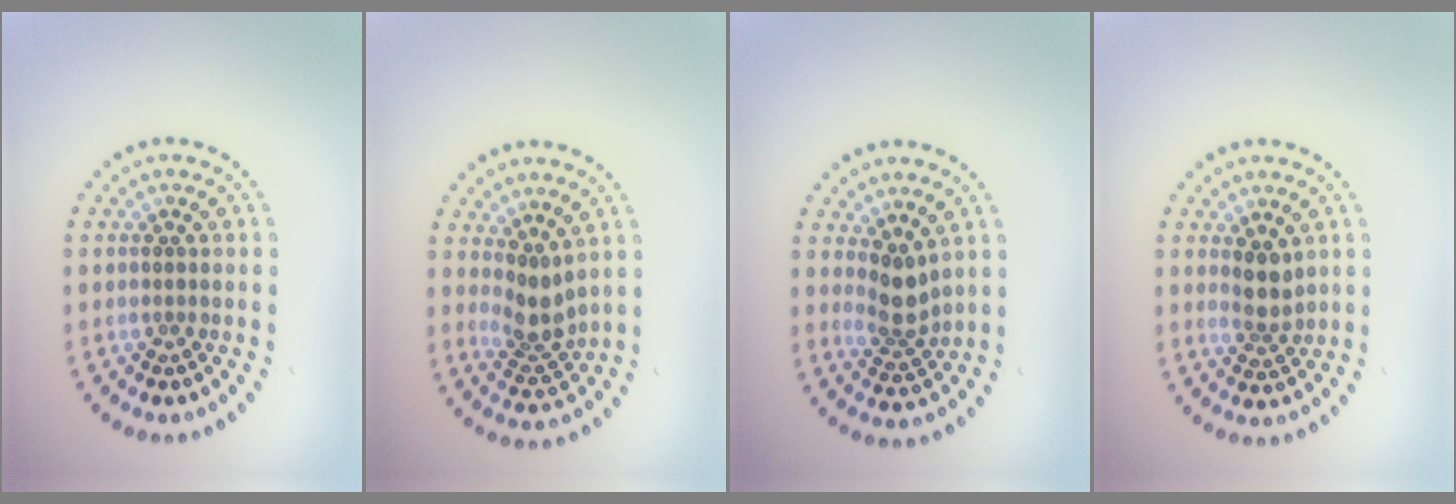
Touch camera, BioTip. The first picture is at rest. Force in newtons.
{"total": 2.7, "press": 2.1, "slide": 1.7}
{"total": 2.8, "press": 2.1, "slide": 1.8}
{"total": 2.3, "press": 2.0, "slide": 1.1}